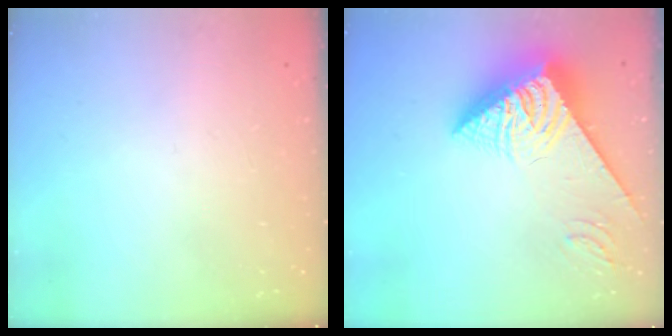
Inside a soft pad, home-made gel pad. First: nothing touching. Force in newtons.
{"total": 9.7, "press": 9.7, "slide": 1.2}